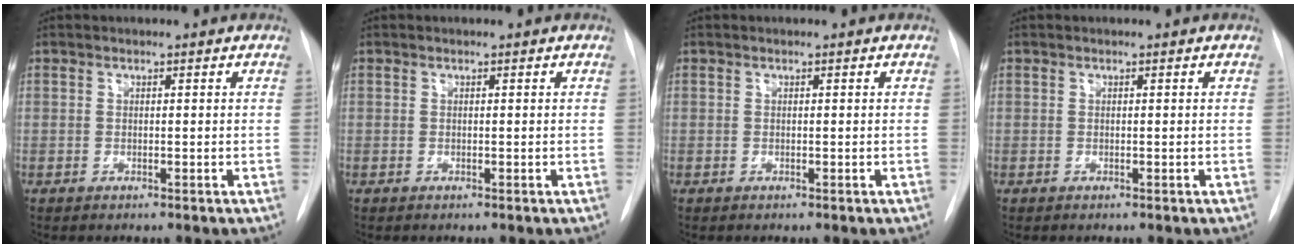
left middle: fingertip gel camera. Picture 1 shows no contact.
{"total": 0.0}
{"total": 0.0}
{"total": 0.0}